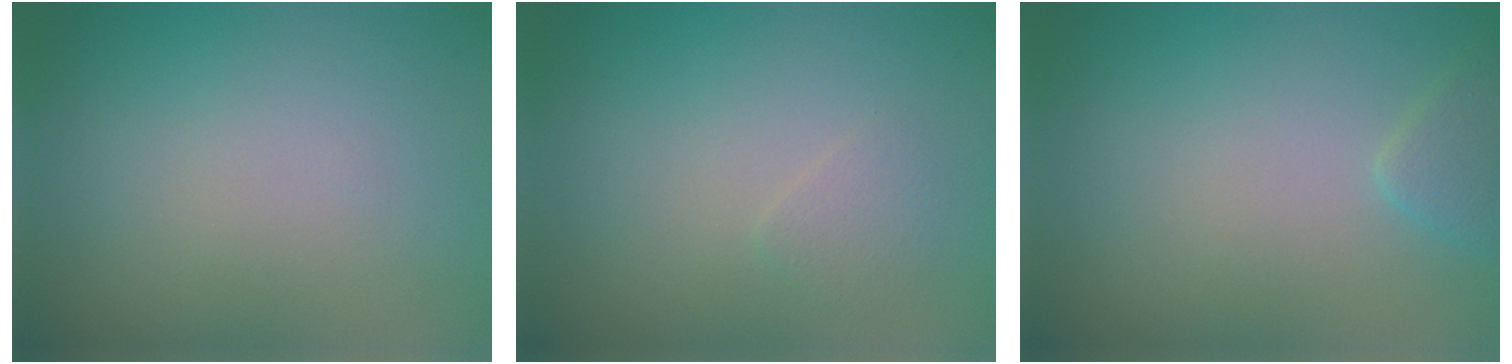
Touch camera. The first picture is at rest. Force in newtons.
{"total": 1.0, "press": 1.0, "slide": 0.0}
{"total": 1.4, "press": 1.4, "slide": 0.1}